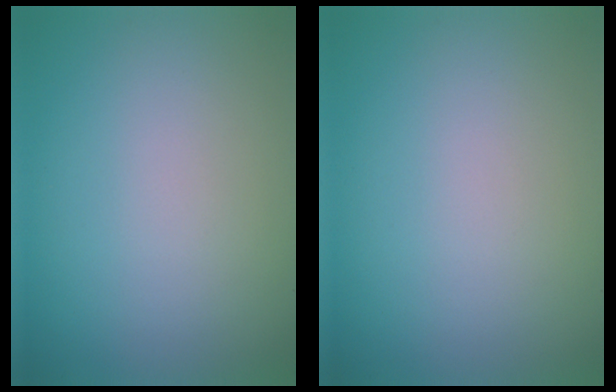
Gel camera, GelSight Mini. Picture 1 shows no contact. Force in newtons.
{"total": 0.0}